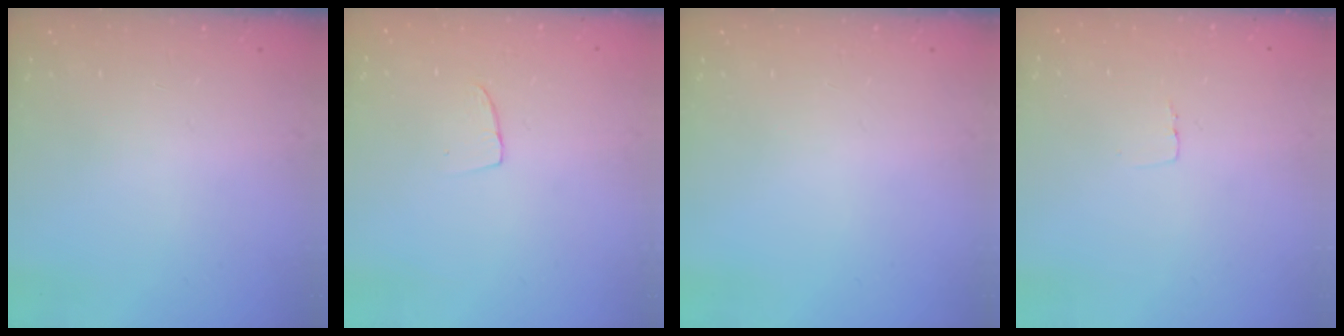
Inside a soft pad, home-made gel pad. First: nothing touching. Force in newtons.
{"total": 2.9, "press": 2.9, "slide": 0.2}
{"total": 0.0}
{"total": 2.6, "press": 2.6, "slide": 0.1}